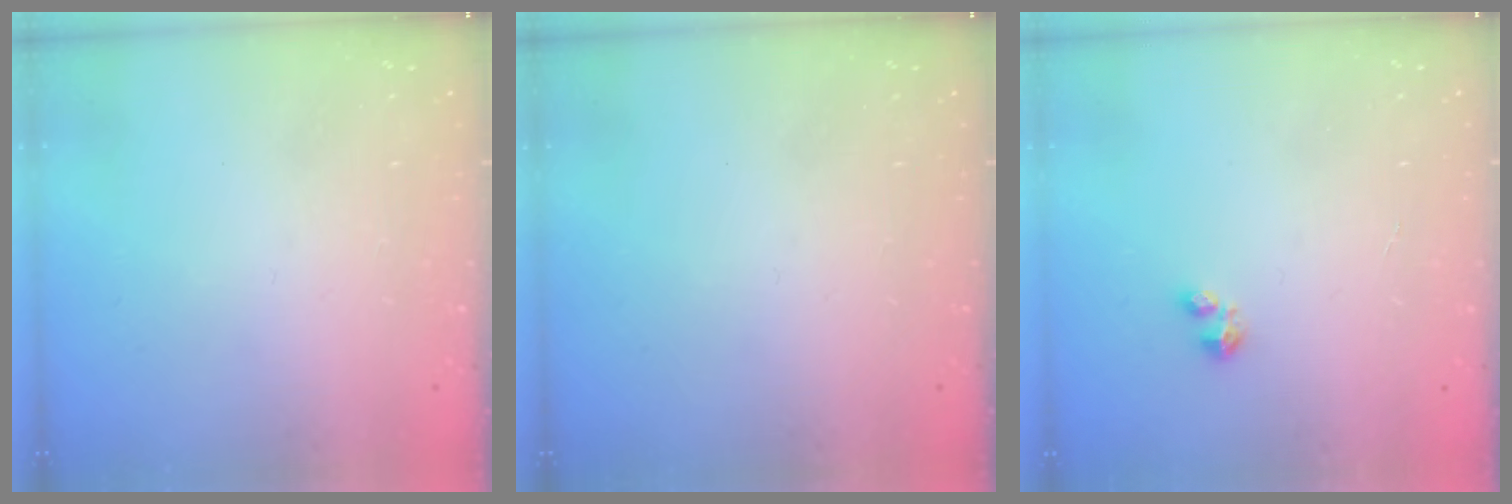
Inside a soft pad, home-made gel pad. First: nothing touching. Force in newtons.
{"total": 0.0}
{"total": 2.4, "press": 2.4, "slide": 0.3}